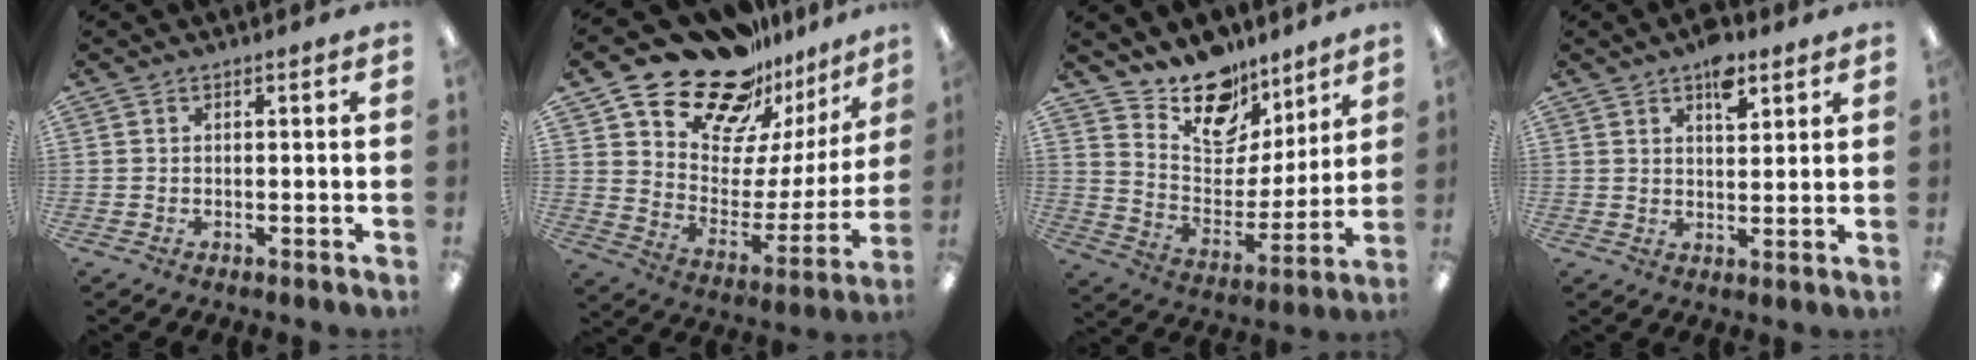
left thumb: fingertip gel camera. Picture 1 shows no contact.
{"total": 22.3, "force": [18.2, 10.3, 7.7], "torque": [-0.129, -0.131, 0.321]}
{"total": 16.6, "force": [13.2, 8.6, 5.2], "torque": [-0.095, -0.102, 0.243]}
{"total": 6.9, "force": [4.3, 3.5, 4.1], "torque": [-0.042, -0.021, 0.069]}